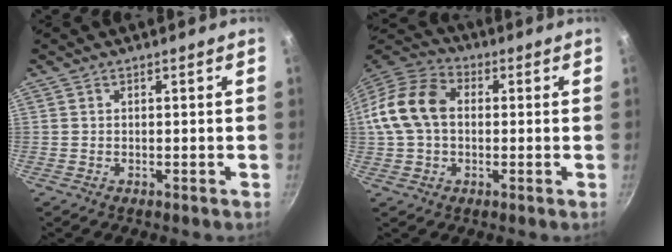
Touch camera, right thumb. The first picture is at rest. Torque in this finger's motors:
{"motor_torque": [0.31, 1.62, 0.67, -0.62, 0.21]}